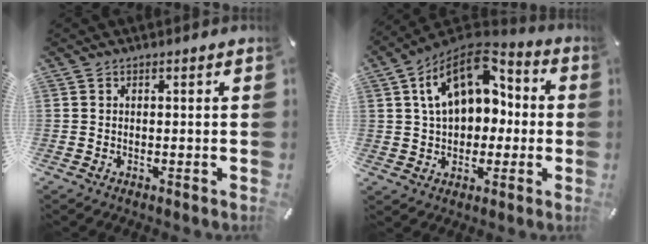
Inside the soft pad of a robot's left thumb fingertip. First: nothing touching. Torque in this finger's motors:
{"motor_torque": [1.78, 3.23, 1.64, -1.13, 0.49]}